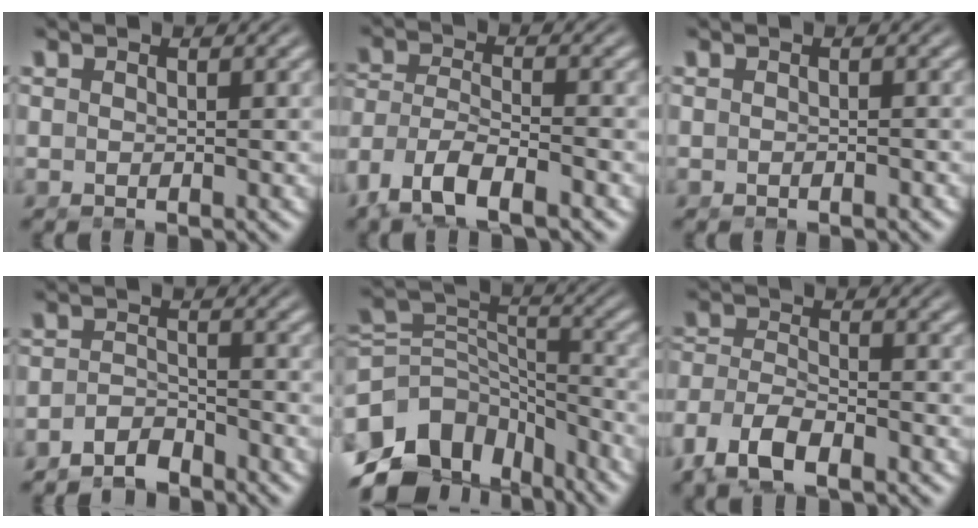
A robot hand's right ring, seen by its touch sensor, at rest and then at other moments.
{"total": 7.1, "force": [-3.3, 4.8, 4.0], "torque": [-0.109, -0.038, -0.044]}
{"total": 0.5, "force": [-0.5, -0.1, 0.2], "torque": [-0.004, 0.002, -0.009]}
{"total": 4.1, "force": [-3.6, 1.6, 1.2], "torque": [-0.018, -0.018, -0.057]}
{"total": 14.2, "force": [-5.5, 10.9, 7.3], "torque": [-0.160, -0.051, -0.080]}
{"total": 6.7, "force": [-3.2, 4.7, 3.4], "torque": [-0.097, -0.035, -0.044]}